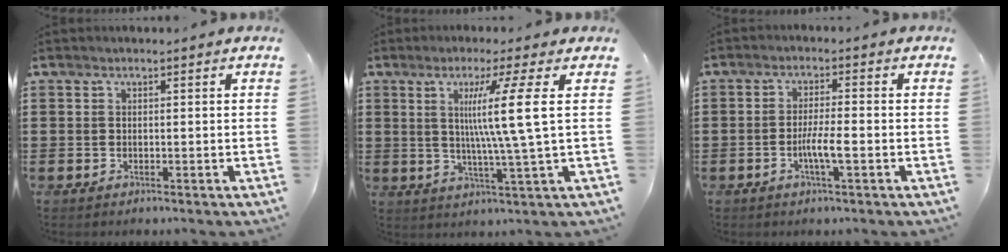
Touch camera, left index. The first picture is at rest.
{"total": 10.0, "force": [2.2, -1.0, 9.7], "torque": [-0.187, 0.001, 0.025]}
{"total": 4.2, "force": [-1.4, 0.6, 3.9], "torque": [-0.074, -0.001, -0.028]}